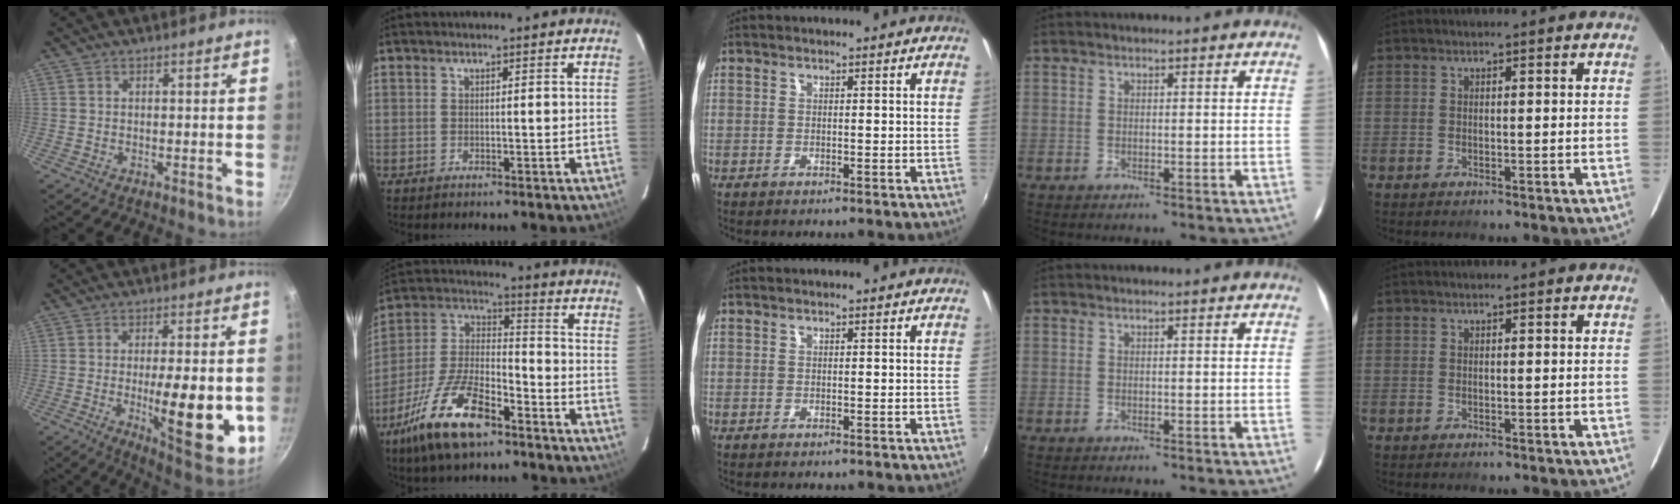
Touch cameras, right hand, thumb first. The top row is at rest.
{"thumb": {"total": 16.8, "force": [-2.6, 5.0, 15.9], "torque": [-0.200, -0.013, -0.030]}, "index": {"total": 17.4, "force": [-10.8, 6.7, 11.8], "torque": [-0.252, -0.004, -0.201]}}